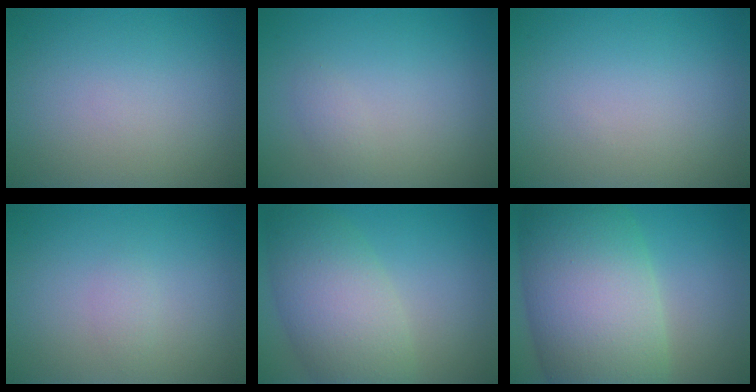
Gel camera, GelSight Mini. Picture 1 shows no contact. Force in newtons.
{"total": 0.8, "press": 0.8, "slide": 0.0}
{"total": 0.0}
{"total": 0.8, "press": 0.8, "slide": 0.1}
{"total": 7.0, "press": 7.0, "slide": 0.6}
{"total": 13.7, "press": 13.7, "slide": 0.4}